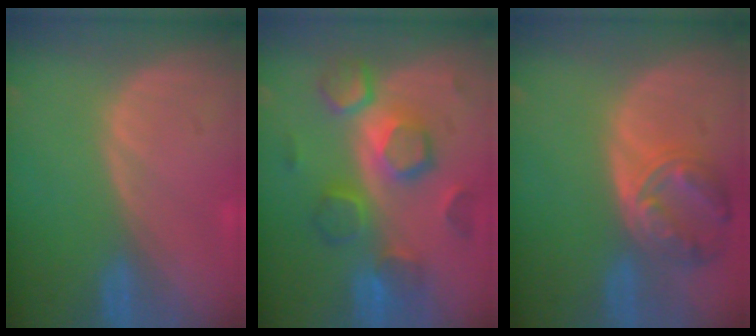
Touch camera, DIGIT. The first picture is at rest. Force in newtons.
{"total": 9.5, "press": 9.5, "slide": 0.4}
{"total": 8.1, "press": 7.0, "slide": 4.0}